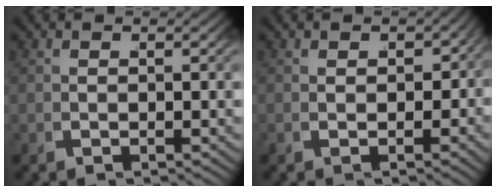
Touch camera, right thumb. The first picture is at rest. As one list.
[{"total": 2.7, "force": [-0.6, 2.3, 1.3], "torque": [-0.023, -0.023, 0.005]}]